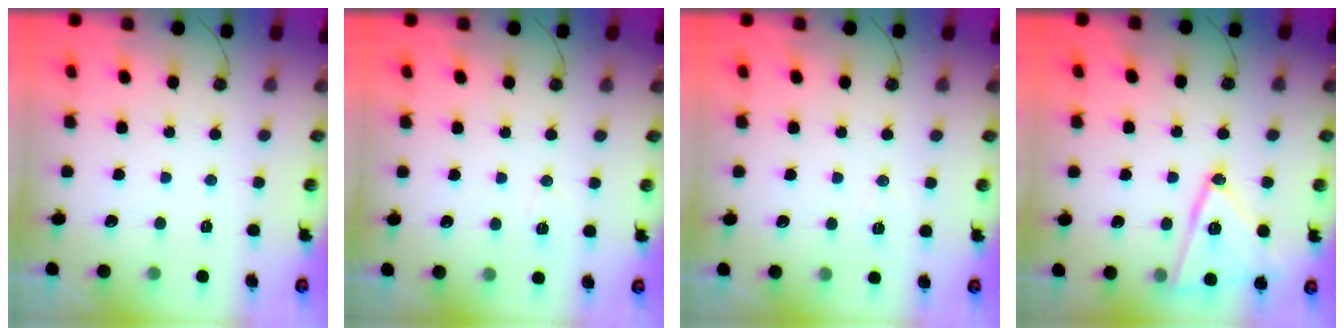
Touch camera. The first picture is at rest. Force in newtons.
{"total": 5.3, "press": 5.0, "slide": 1.7}
{"total": 6.2, "press": 4.2, "slide": 4.6}
{"total": 15.2, "press": 15.0, "slide": 2.3}